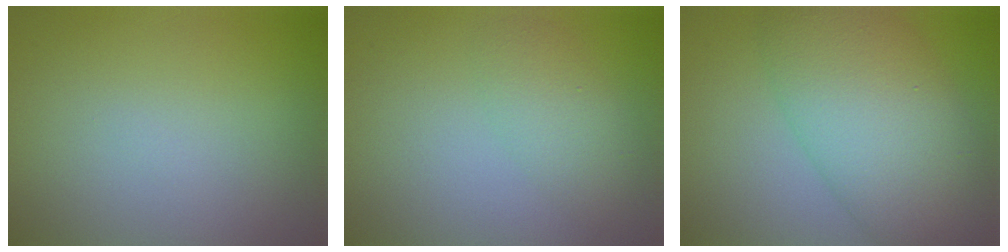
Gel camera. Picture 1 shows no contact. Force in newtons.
{"total": 2.7, "press": 2.7, "slide": 0.1}
{"total": 9.8, "press": 9.7, "slide": 0.2}